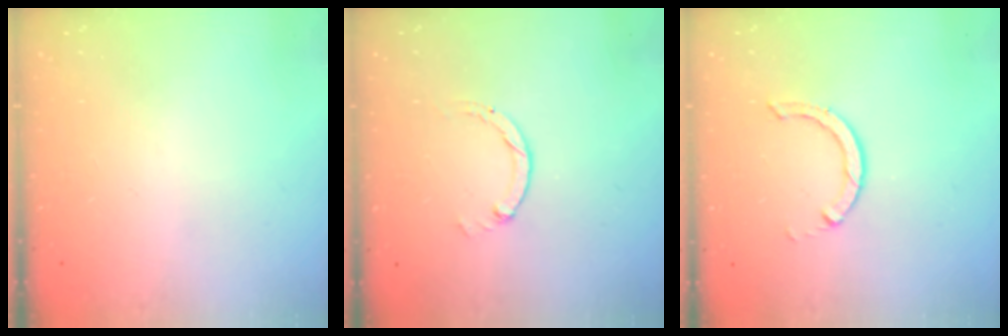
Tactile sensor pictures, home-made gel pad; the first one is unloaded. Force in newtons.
{"total": 0.0}
{"total": 3.2, "press": 3.2, "slide": 0.4}